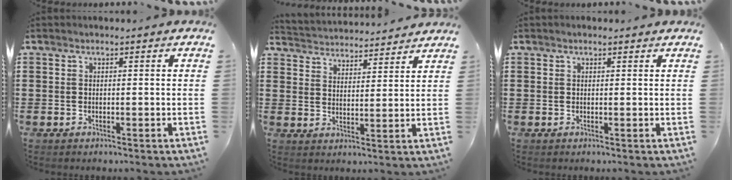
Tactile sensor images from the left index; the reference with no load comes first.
{"total": 3.6, "force": [3.6, 0.1, -0.5], "torque": [-0.007, -0.023, 0.062]}
{"total": 0.5, "force": [0.3, 0.3, 0.4], "torque": [-0.007, 0.004, 0.006]}